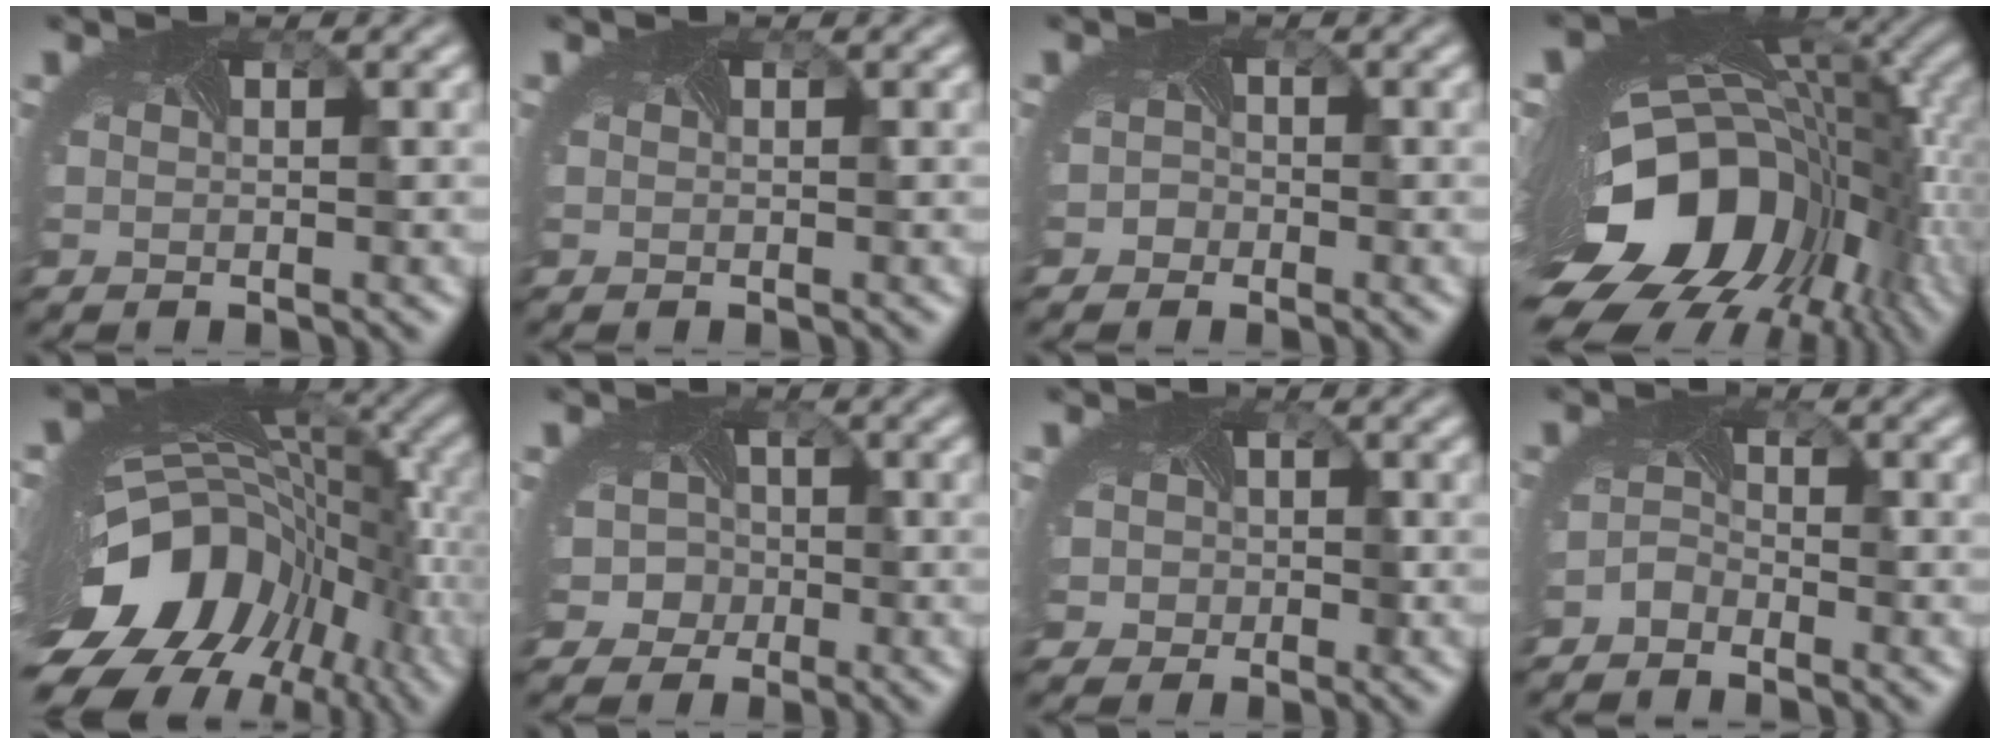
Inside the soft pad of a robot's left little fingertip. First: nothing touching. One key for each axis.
{"total": 0.0}
{"total": 1.5, "fx": -0.9, "fy": 1.1, "fz": 0.0, "tx": 0.014, "ty": -0.002, "tz": -0.016}
{"total": 18.8, "fx": -4.8, "fy": 11.5, "fz": 14.1, "tx": -0.256, "ty": -0.077, "tz": -0.046}
{"total": 16.4, "fx": -4.8, "fy": 10.4, "fz": 11.7, "tx": -0.217, "ty": -0.045, "tz": -0.062}
{"total": 5.9, "fx": -1.5, "fy": 5.4, "fz": 1.9, "tx": -0.015, "ty": 0.005, "tz": -0.046}
{"total": 5.3, "fx": -0.4, "fy": 4.7, "fz": 2.4, "tx": -0.024, "ty": 0.011, "tz": -0.032}
{"total": 1.8, "fx": -1.7, "fy": 0.5, "fz": 0.0, "tx": -0.007, "ty": 0.001, "tz": -0.036}